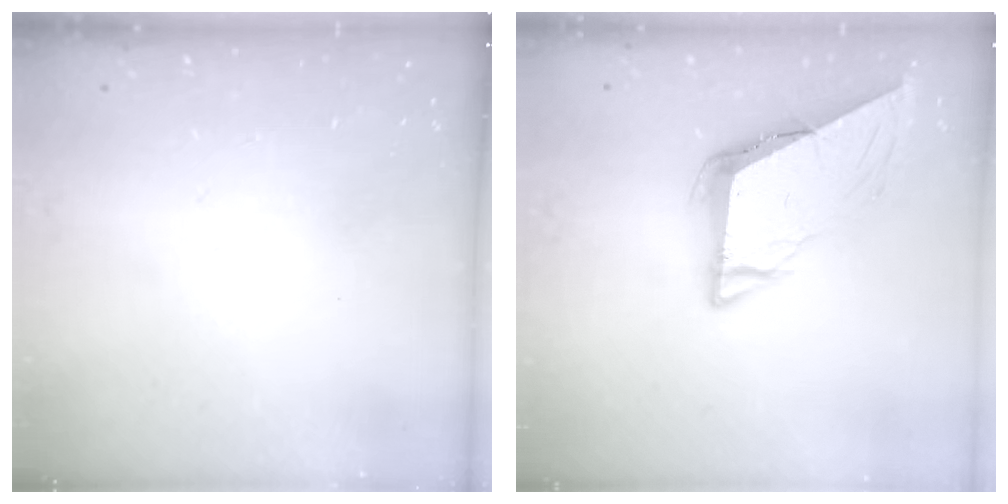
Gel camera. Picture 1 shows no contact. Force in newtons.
{"total": 8.2, "press": 8.2, "slide": 0.6}